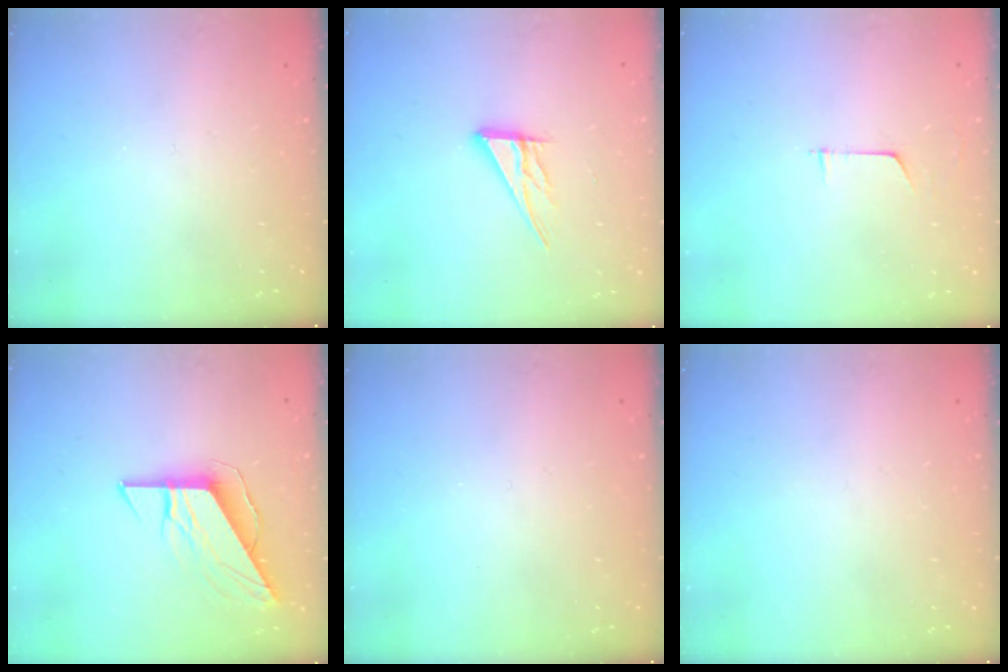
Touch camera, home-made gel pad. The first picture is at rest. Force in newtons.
{"total": 10.2, "press": 10.1, "slide": 0.9}
{"total": 3.2, "press": 3.2, "slide": 0.3}
{"total": 11.1, "press": 11.0, "slide": 1.2}
{"total": 0.0}
{"total": 0.0}